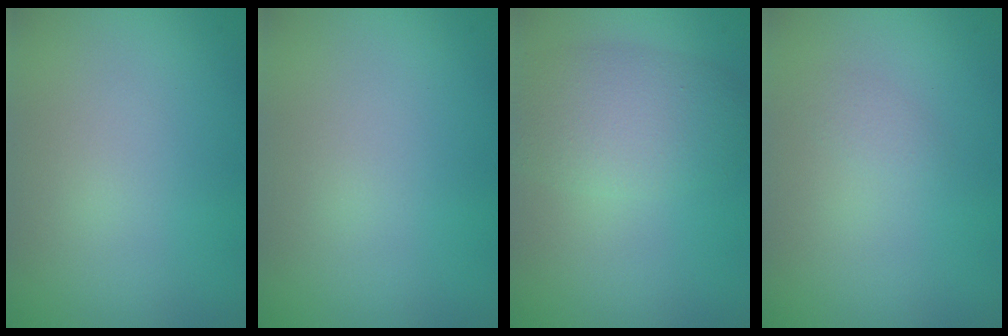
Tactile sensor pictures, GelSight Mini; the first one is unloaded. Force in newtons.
{"total": 0.0}
{"total": 5.0, "press": 5.0, "slide": 0.3}
{"total": 0.7, "press": 0.7, "slide": 0.0}